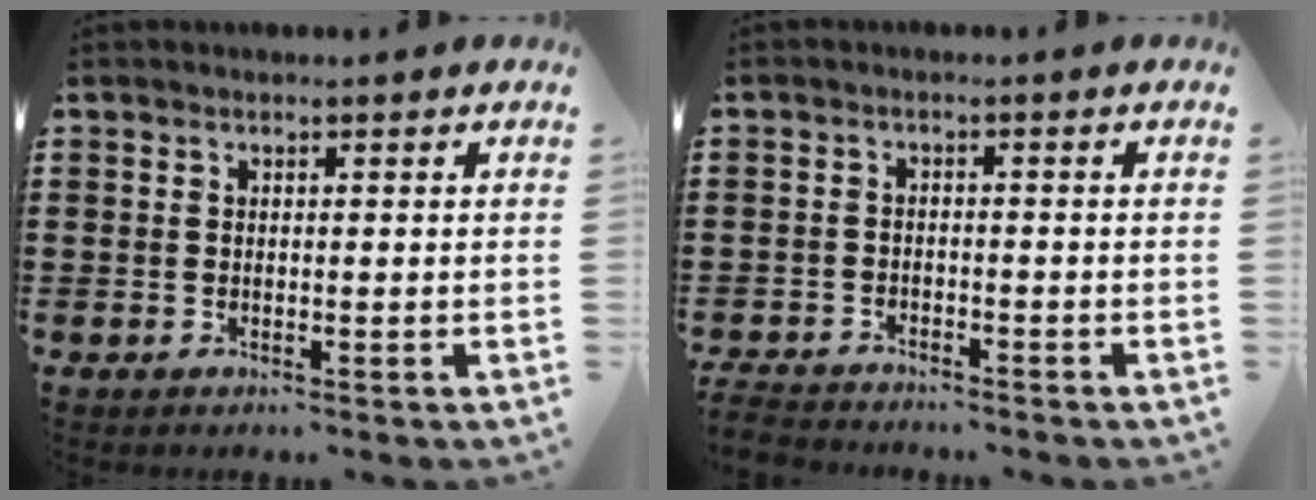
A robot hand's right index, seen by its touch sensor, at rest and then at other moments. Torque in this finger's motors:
{"motor_torque": [-2.12, 0.02, -1.05, 0.00]}